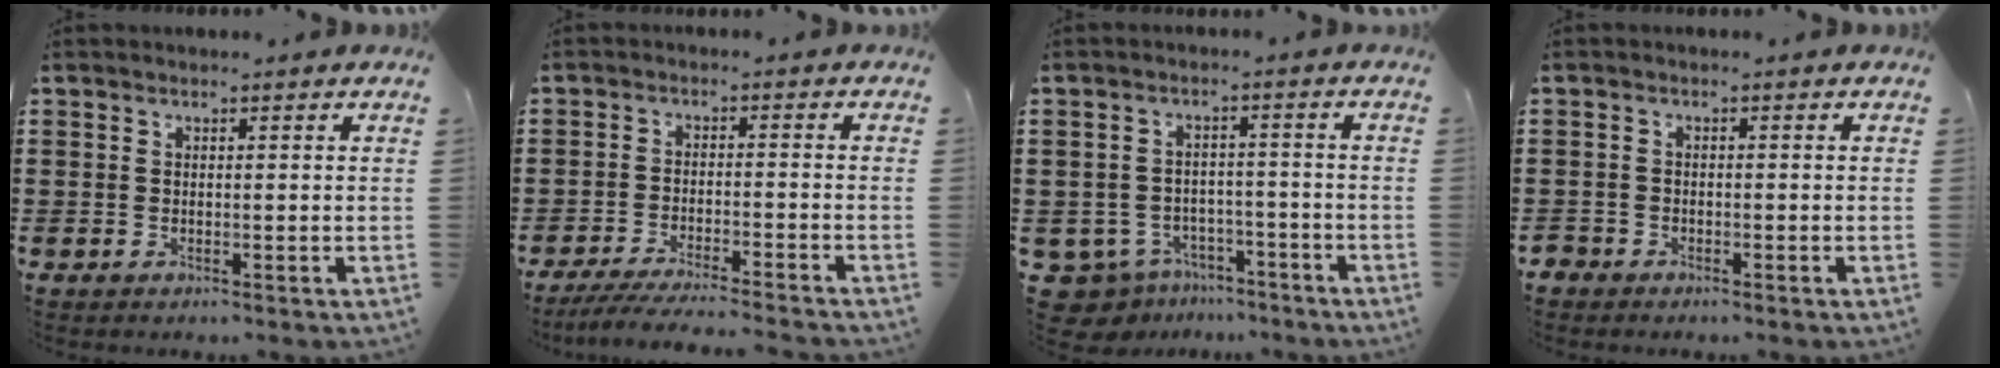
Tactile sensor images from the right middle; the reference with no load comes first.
{"total": 4.4, "force": [-4.1, -0.1, 1.6], "torque": [-0.032, -0.010, -0.080]}
{"total": 5.0, "force": [-4.5, 2.2, 0.7], "torque": [-0.039, 0.007, -0.095]}
{"total": 1.3, "force": [-1.2, 0.6, 0.0], "torque": [-0.012, -0.001, -0.030]}